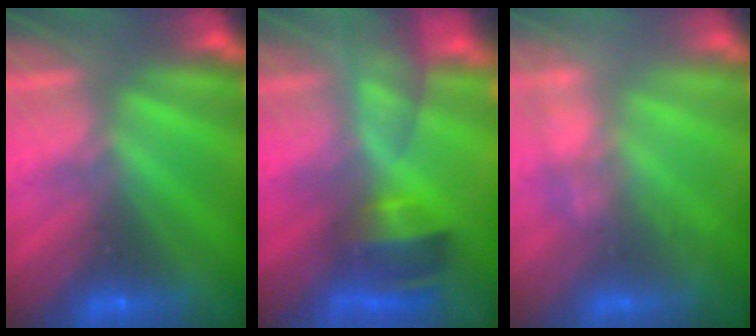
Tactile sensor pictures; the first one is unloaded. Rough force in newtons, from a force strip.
{"total": 10.3}
{"total": 2.7}